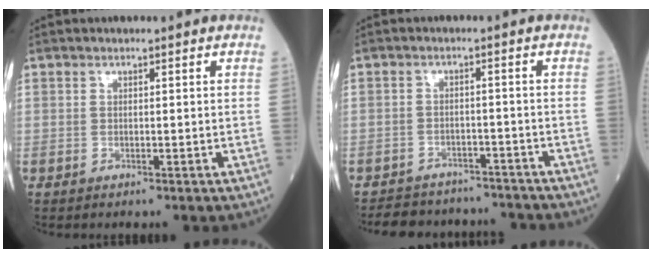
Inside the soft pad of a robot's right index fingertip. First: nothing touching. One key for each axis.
{"total": 10.7, "fx": -9.8, "fy": 4.2, "fz": 1.5, "tx": -0.020, "ty": 0.018, "tz": -0.123}